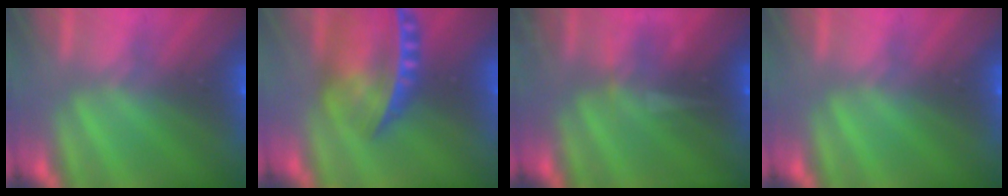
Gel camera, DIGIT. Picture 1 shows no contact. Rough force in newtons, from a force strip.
{"total": 7.9}
{"total": 3.2}
{"total": 0.0}